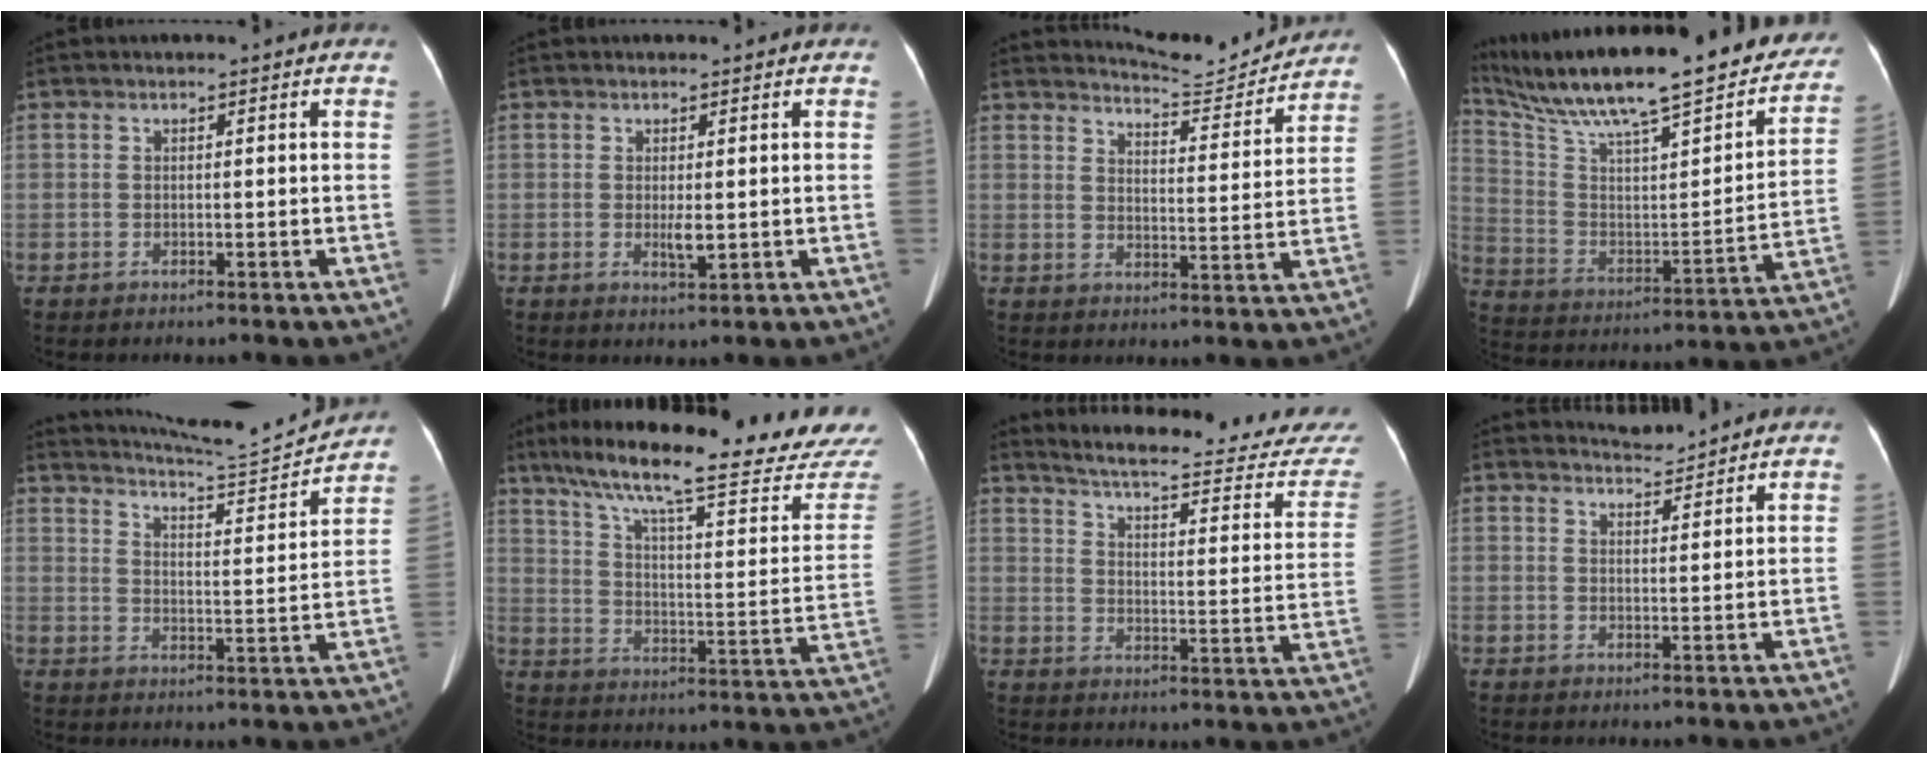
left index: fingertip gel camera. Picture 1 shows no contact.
{"total": 2.0, "force": [0.1, 0.4, 1.9], "torque": [-0.037, -0.006, 0.005]}
{"total": 9.3, "force": [9.3, 0.3, 0.2], "torque": [-0.007, -0.015, 0.124]}
{"total": 34.0, "force": [27.8, 6.3, 18.6], "torque": [-0.319, -0.027, 0.396]}
{"total": 13.7, "force": [13.4, -1.3, 2.6], "torque": [-0.051, -0.032, 0.195]}
{"total": 28.2, "force": [23.9, 1.0, 15.0], "torque": [-0.241, -0.055, 0.327]}
{"total": 24.3, "force": [22.9, 1.5, 7.9], "torque": [-0.116, -0.095, 0.278]}
{"total": 3.1, "force": [3.1, -0.1, -0.3], "torque": [-0.007, -0.002, 0.053]}